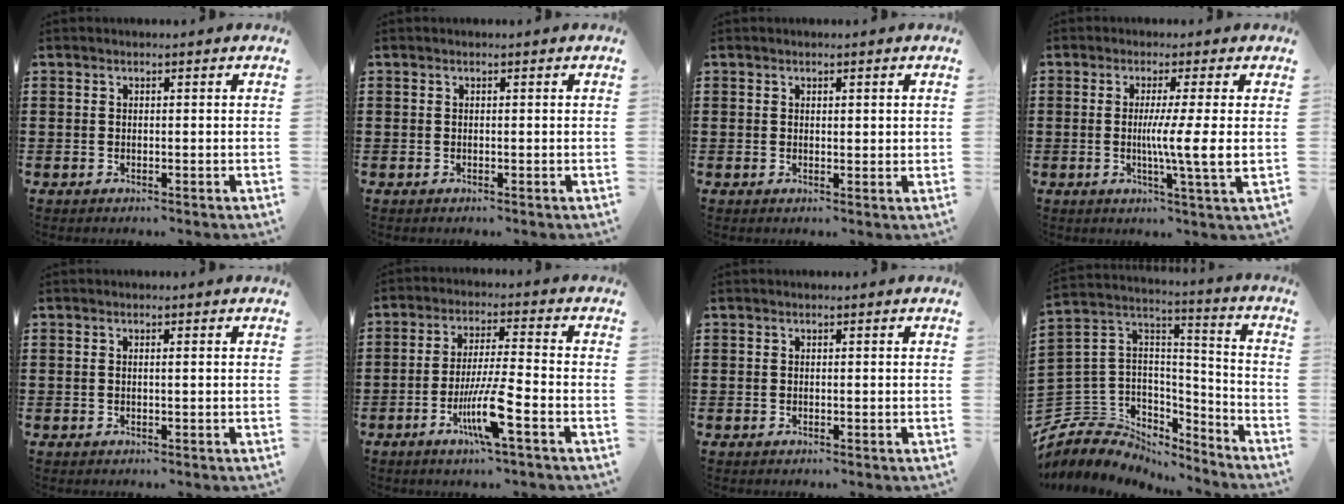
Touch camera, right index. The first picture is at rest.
{"total": 0.0}
{"total": 0.8, "force": [0.4, 0.4, 0.5], "torque": [-0.011, 0.002, 0.008]}
{"total": 7.1, "force": [-0.1, -0.8, 7.0], "torque": [-0.126, -0.016, -0.006]}
{"total": 0.6, "force": [0.0, 0.0, 0.6], "torque": [-0.011, -0.002, 0.001]}
{"total": 8.6, "force": [-3.9, 0.4, 7.7], "torque": [-0.158, -0.015, -0.077]}
{"total": 0.0}
{"total": 6.8, "force": [-4.4, 5.1, 0.2], "torque": [-0.049, -0.019, -0.090]}